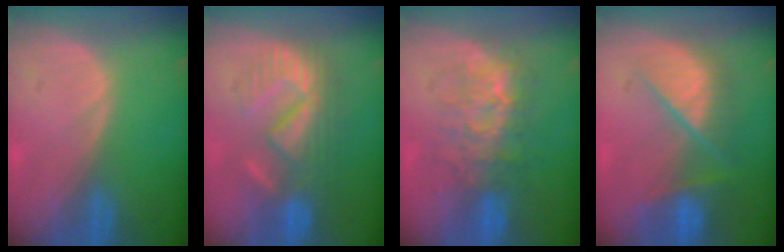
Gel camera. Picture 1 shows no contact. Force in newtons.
{"total": 8.9, "press": 8.7, "slide": 1.9}
{"total": 8.1, "press": 7.8, "slide": 1.9}
{"total": 9.8, "press": 8.3, "slide": 5.2}